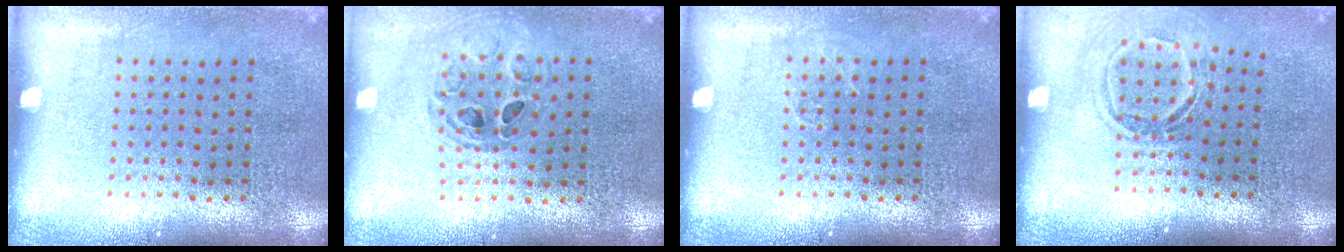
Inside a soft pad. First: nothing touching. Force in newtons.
{"total": 0.8, "press": 0.8, "slide": 0.1}
{"total": 0.6, "press": 0.5, "slide": 0.2}
{"total": 1.5, "press": 1.1, "slide": 1.0}